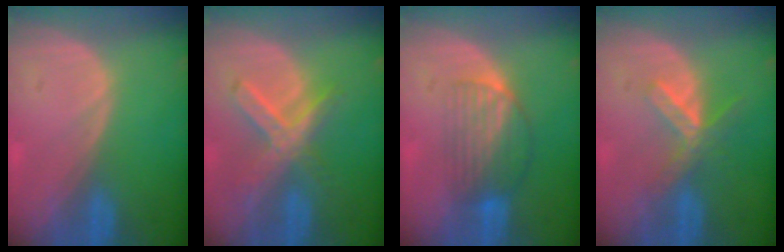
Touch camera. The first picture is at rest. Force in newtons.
{"total": 7.5, "press": 6.4, "slide": 3.8}
{"total": 6.9, "press": 6.1, "slide": 3.2}
{"total": 5.2, "press": 5.0, "slide": 1.7}